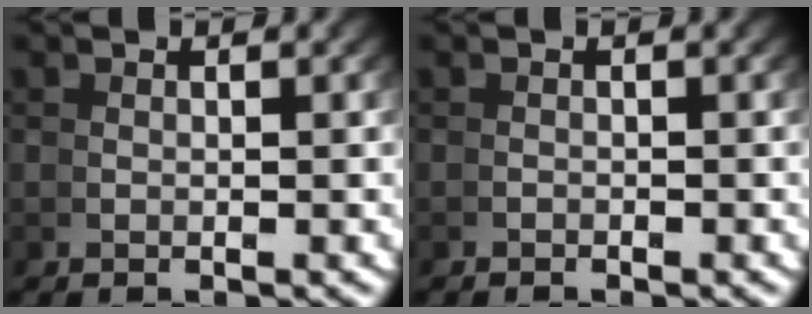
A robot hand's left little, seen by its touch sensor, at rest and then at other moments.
{"total": 1.1, "force": [-0.5, -0.7, -0.6], "torque": [0.017, -0.002, -0.011]}